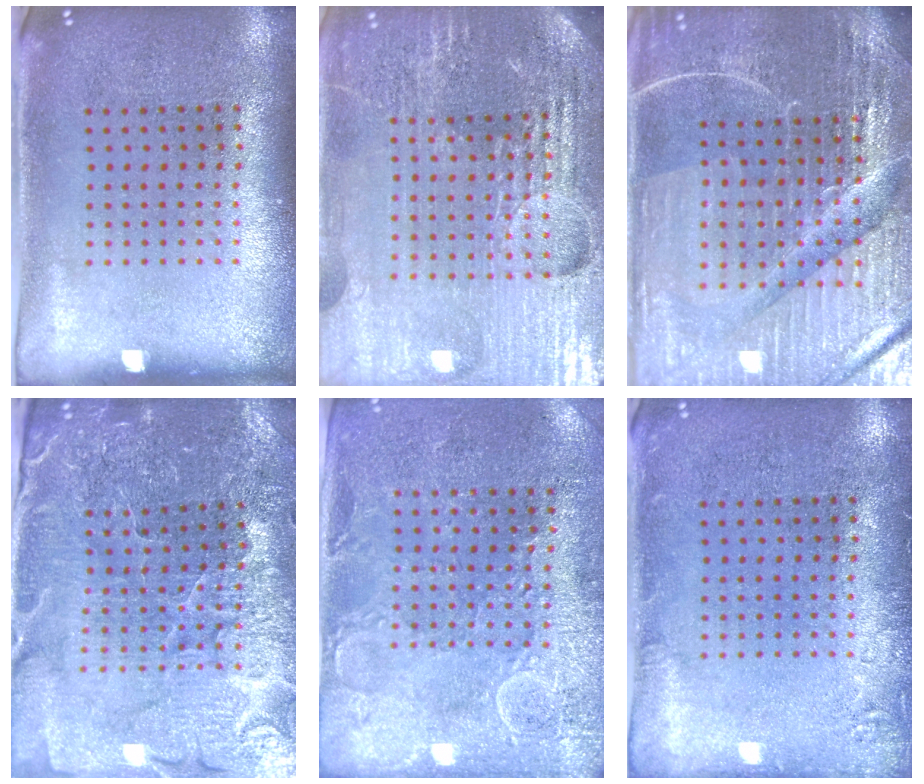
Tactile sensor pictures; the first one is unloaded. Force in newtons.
{"total": 5.7, "press": 5.2, "slide": 2.5}
{"total": 5.2, "press": 4.9, "slide": 1.8}
{"total": 3.7, "press": 3.7, "slide": 0.5}
{"total": 2.8, "press": 2.7, "slide": 0.8}
{"total": 1.5, "press": 1.5, "slide": 0.2}